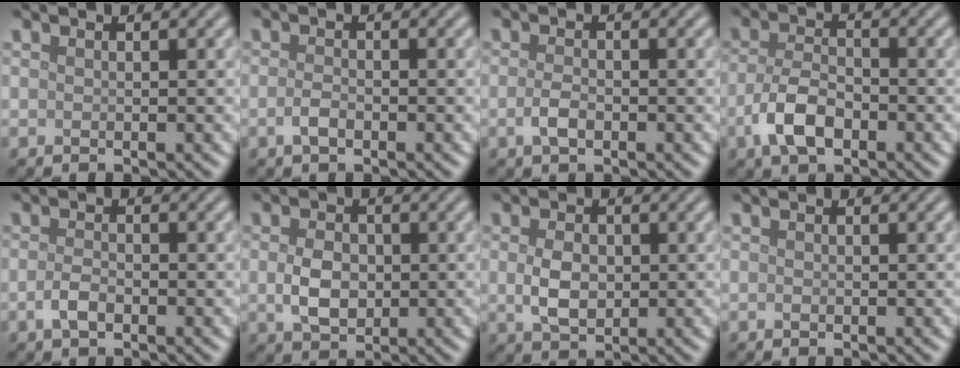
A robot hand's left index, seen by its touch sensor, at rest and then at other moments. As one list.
[{"total": 1.4, "force": [-0.6, 0.6, 1.1], "torque": [-0.025, 0.000, -0.015]}, {"total": 1.7, "force": [-0.6, 0.9, 1.4], "torque": [-0.029, -0.001, -0.016]}, {"total": 4.4, "force": [-2.0, 2.2, 3.2], "torque": [-0.065, 0.001, -0.044]}, {"total": 1.8, "force": [-0.8, 0.9, 1.4], "torque": [-0.030, 0.000, -0.019]}, {"total": 3.4, "force": [-0.1, 2.5, 2.4], "torque": [-0.050, -0.002, -0.005]}, {"total": 3.2, "force": [0.0, 2.2, 2.3], "torque": [-0.049, -0.001, 0.000]}, {"total": 0.0}]